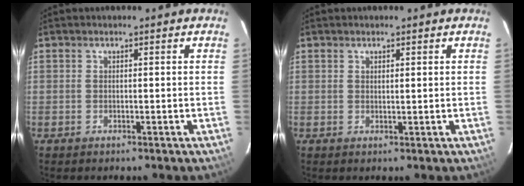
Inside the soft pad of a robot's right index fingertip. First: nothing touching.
{"total": 1.0, "force": [0.7, 0.2, 0.7], "torque": [-0.012, 0.002, 0.012]}